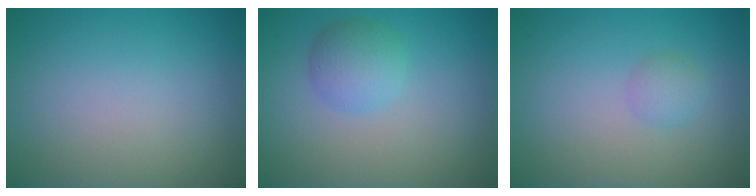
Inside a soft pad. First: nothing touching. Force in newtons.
{"total": 2.7, "press": 2.7, "slide": 0.1}
{"total": 1.3, "press": 1.3, "slide": 0.1}